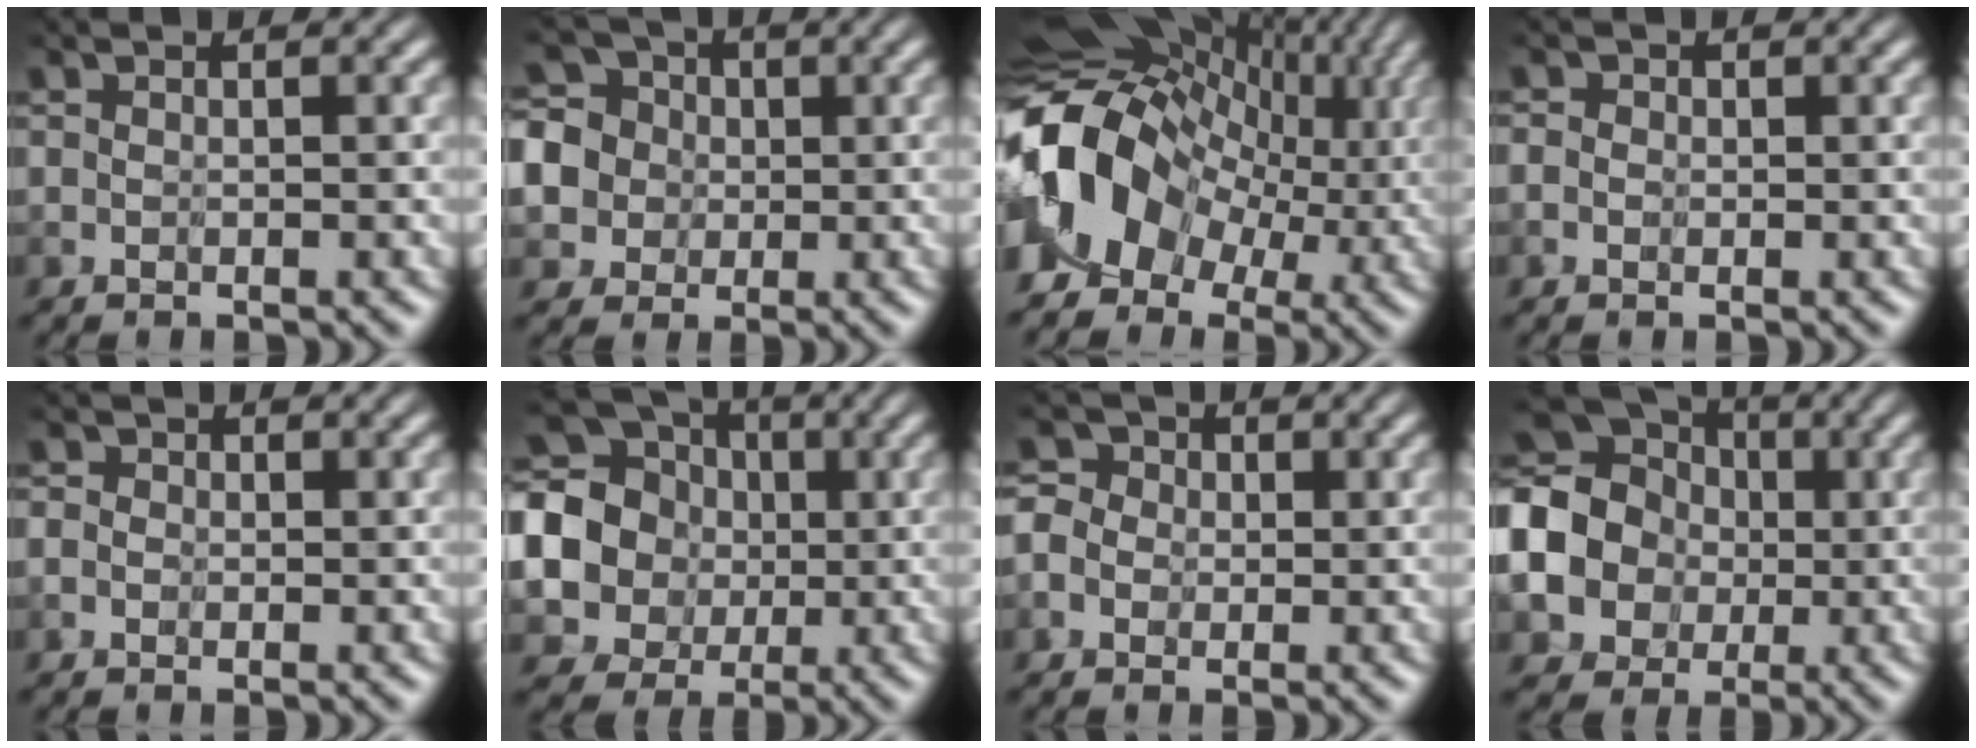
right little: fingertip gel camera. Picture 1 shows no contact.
{"total": 5.0, "force": [0.5, 4.9, 1.2], "torque": [-0.057, 0.013, -0.017]}
{"total": 11.4, "force": [-0.2, 8.8, 7.3], "torque": [-0.166, 0.006, 0.003]}
{"total": 1.2, "force": [-0.4, 1.2, 0.0], "torque": [-0.001, 0.006, -0.026]}
{"total": 1.6, "force": [-0.5, 1.5, 0.0], "torque": [-0.006, 0.011, -0.029]}
{"total": 10.4, "force": [1.7, 9.4, 4.0], "torque": [-0.138, 0.006, 0.013]}
{"total": 3.1, "force": [-1.0, 2.9, 0.4], "torque": [-0.029, 0.016, -0.044]}
{"total": 11.1, "force": [0.3, 9.7, 5.5], "torque": [-0.151, -0.005, -0.027]}